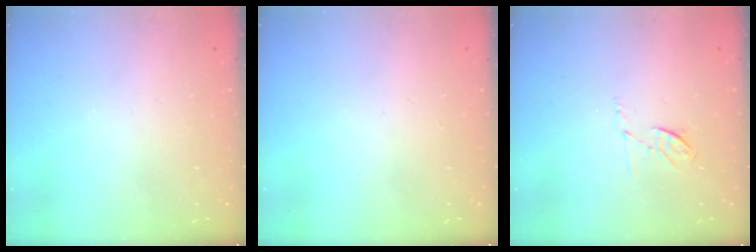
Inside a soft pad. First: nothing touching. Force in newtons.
{"total": 0.0}
{"total": 4.4, "press": 4.2, "slide": 1.5}